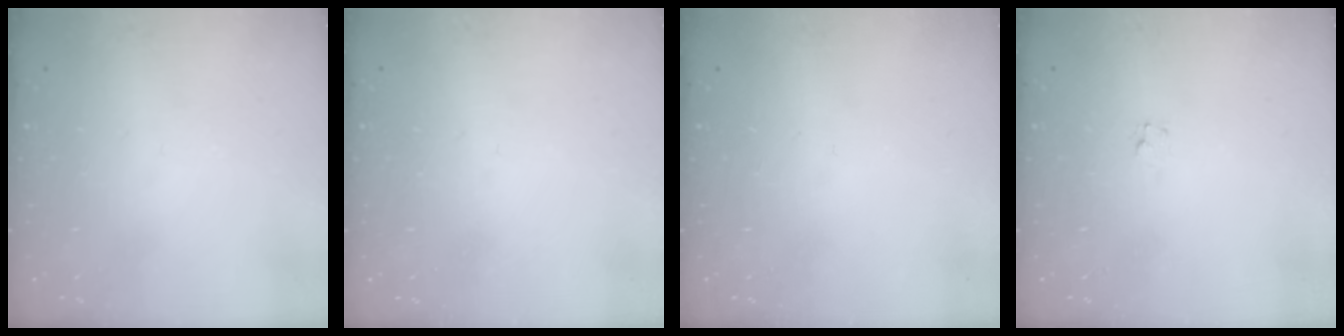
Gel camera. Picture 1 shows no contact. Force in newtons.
{"total": 0.8, "press": 0.8, "slide": 0.1}
{"total": 0.0}
{"total": 2.0, "press": 2.0, "slide": 0.2}